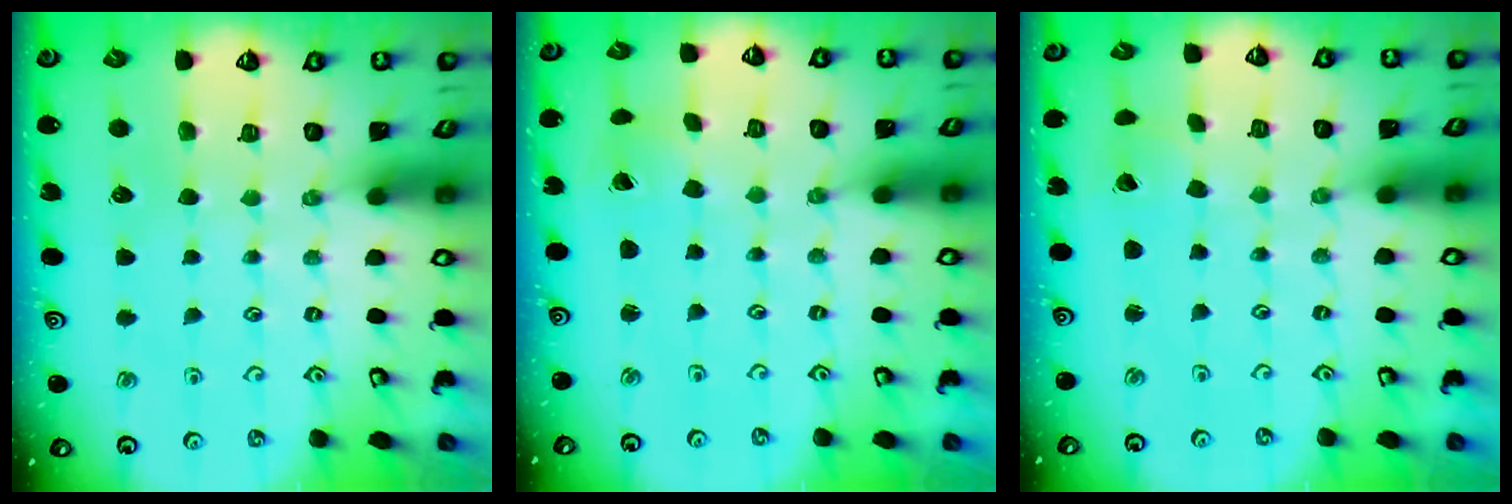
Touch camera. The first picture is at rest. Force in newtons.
{"total": 0.8, "press": 0.8, "slide": 0.1}
{"total": 1.7, "press": 1.7, "slide": 0.2}